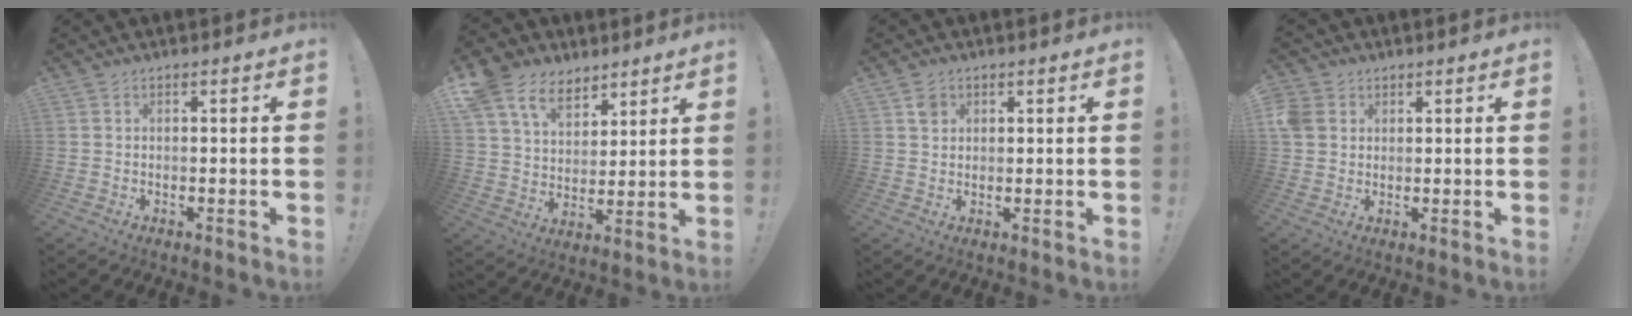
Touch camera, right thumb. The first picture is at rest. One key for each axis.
{"total": 14.1, "fx": 8.7, "fy": 9.5, "fz": 5.8, "tx": -0.106, "ty": -0.045, "tz": 0.169}
{"total": 2.8, "fx": 1.4, "fy": 2.3, "fz": 0.7, "tx": 0.005, "ty": -0.004, "tz": 0.023}
{"total": 5.4, "fx": 2.0, "fy": 4.6, "fz": 2.0, "tx": -0.048, "ty": 0.004, "tz": 0.042}